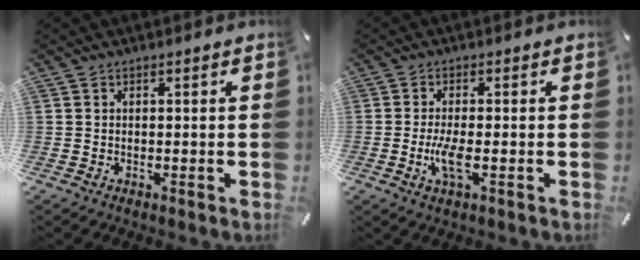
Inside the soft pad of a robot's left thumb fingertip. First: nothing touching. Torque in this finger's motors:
{"motor_torque": [1.03, 1.23, 0.74, 0.29, 0.08]}